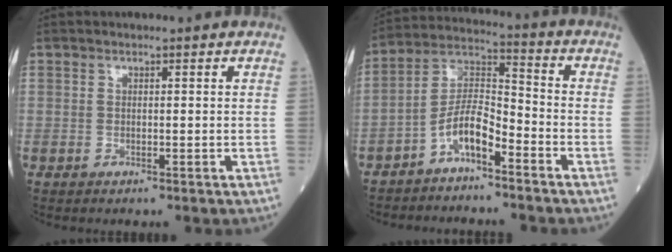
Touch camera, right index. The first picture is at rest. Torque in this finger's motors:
{"motor_torque": [1.08, -0.80, 0.55, 0.14]}